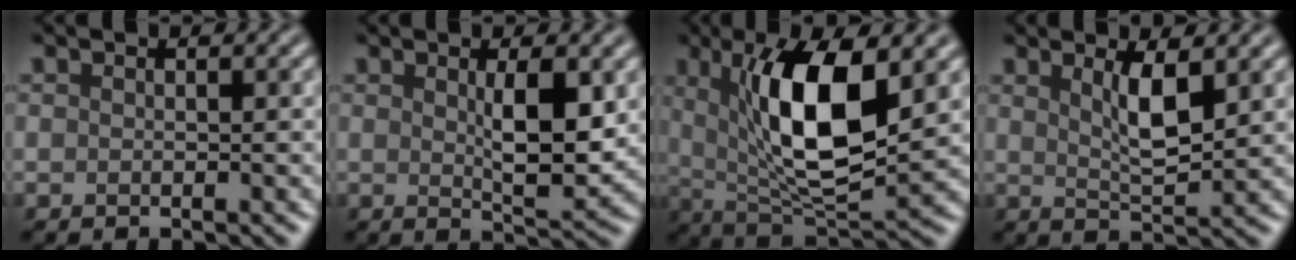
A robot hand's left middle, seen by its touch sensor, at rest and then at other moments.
{"total": 4.3, "force": [0.9, 1.2, 4.1], "torque": [-0.069, -0.005, 0.020]}
{"total": 10.2, "force": [2.6, 3.5, 9.2], "torque": [-0.158, -0.008, 0.046]}
{"total": 3.7, "force": [1.5, 0.9, 3.3], "torque": [-0.056, -0.005, 0.028]}